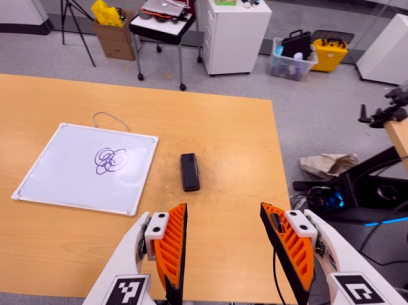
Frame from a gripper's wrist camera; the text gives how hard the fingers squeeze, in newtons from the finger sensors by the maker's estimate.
{"total": 0.0}